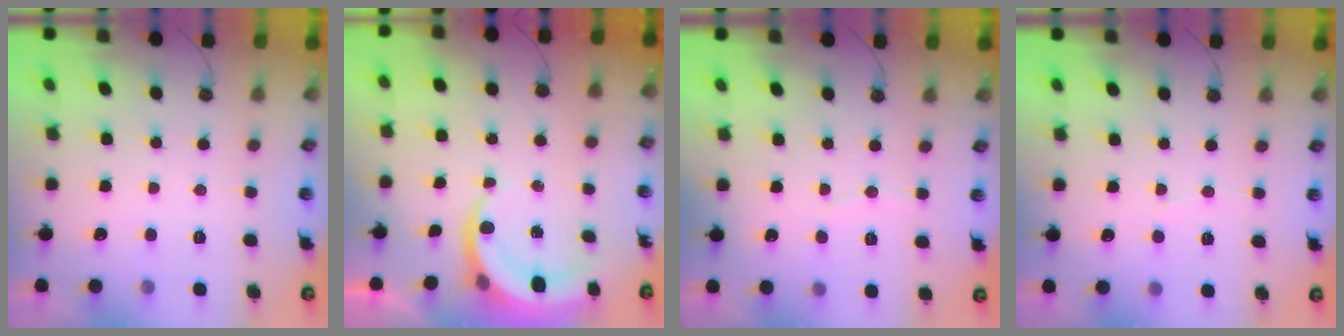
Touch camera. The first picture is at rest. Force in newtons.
{"total": 5.9, "press": 5.9, "slide": 0.7}
{"total": 2.4, "press": 2.4, "slide": 0.2}
{"total": 3.0, "press": 3.0, "slide": 0.3}